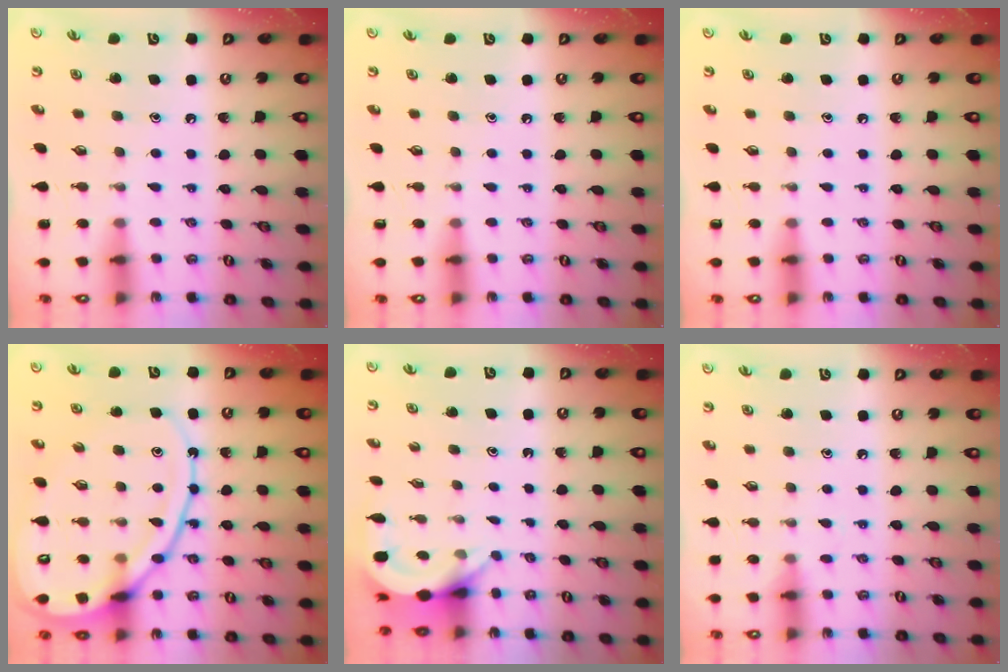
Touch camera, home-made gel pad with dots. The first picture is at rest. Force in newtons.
{"total": 0.0}
{"total": 0.0}
{"total": 16.8, "press": 16.8, "slide": 1.5}
{"total": 4.6, "press": 4.6, "slide": 0.3}
{"total": 5.8, "press": 5.8, "slide": 0.8}